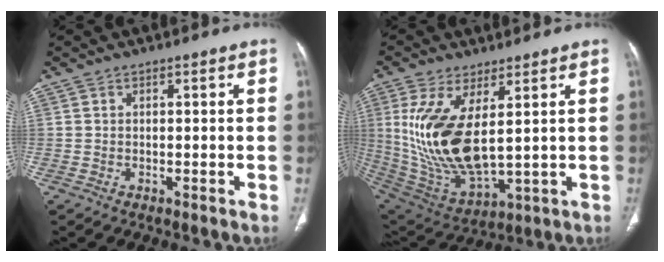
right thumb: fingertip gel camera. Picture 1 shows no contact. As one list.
[{"total": 17.5, "force": [3.4, 7.6, 15.4], "torque": [-0.317, -0.027, 0.090]}]